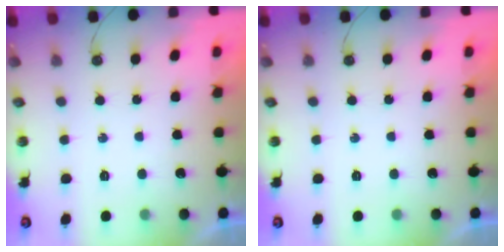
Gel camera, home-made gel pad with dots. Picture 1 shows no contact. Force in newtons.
{"total": 0.0}